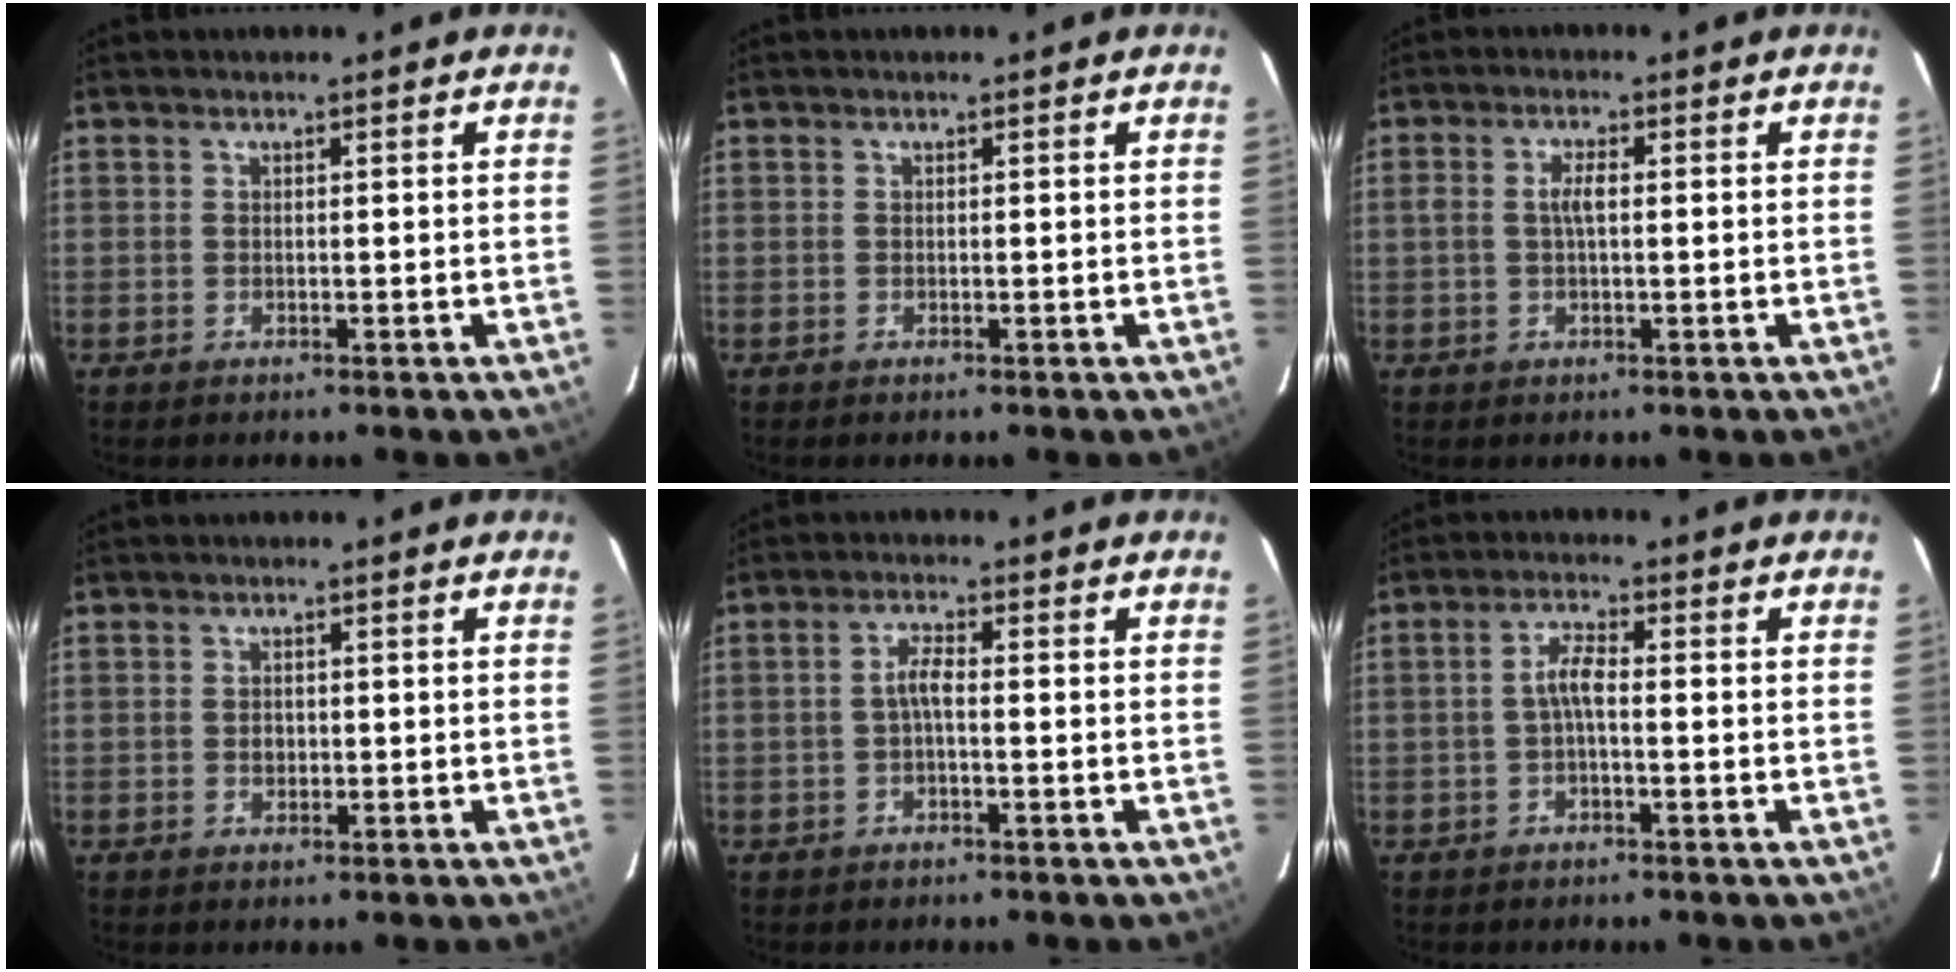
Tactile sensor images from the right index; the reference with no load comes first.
{"total": 0.0}
{"total": 2.8, "force": [0.1, 1.0, 2.6], "torque": [-0.052, 0.005, 0.001]}
{"total": 1.3, "force": [-0.2, 1.2, 0.6], "torque": [-0.009, 0.002, -0.003]}
{"total": 2.4, "force": [-0.7, 0.5, 2.3], "torque": [-0.049, 0.008, -0.014]}
{"total": 3.1, "force": [-0.8, 0.7, 3.0], "torque": [-0.063, 0.010, -0.017]}